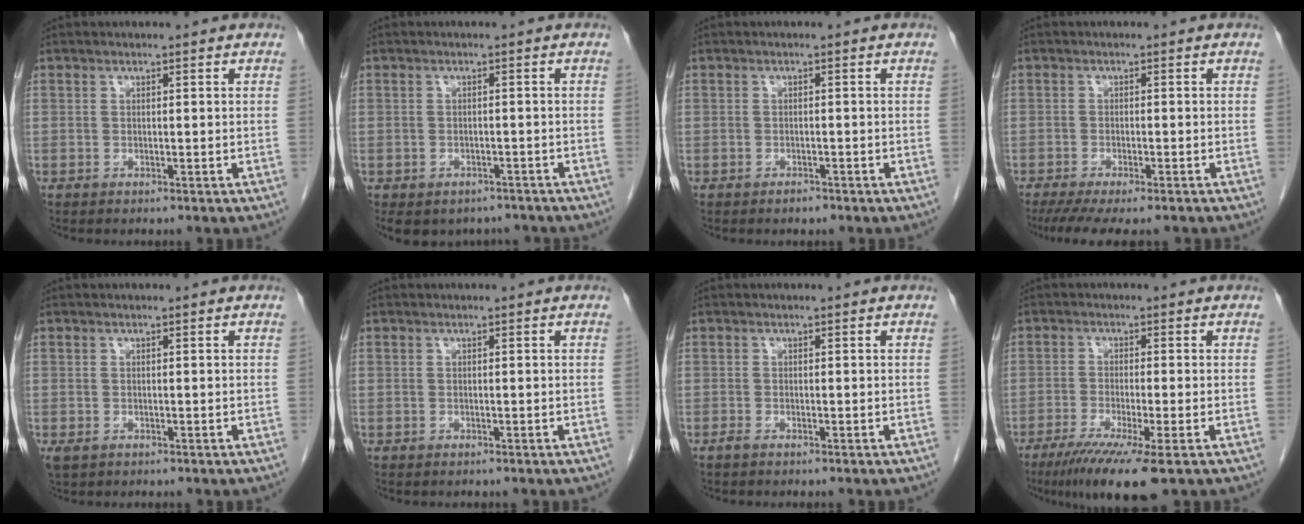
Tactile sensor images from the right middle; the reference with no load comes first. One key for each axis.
{"total": 8.3, "fx": -6.4, "fy": 5.0, "fz": 2.0, "tx": -0.035, "ty": 0.005, "tz": -0.076}
{"total": 1.0, "fx": -0.9, "fy": 0.4, "fz": 0.4, "tx": -0.009, "ty": 0.000, "tz": -0.011}
{"total": 9.8, "fx": -7.9, "fy": 1.9, "fz": 5.4, "tx": -0.078, "ty": -0.013, "tz": -0.118}
{"total": 1.4, "fx": -0.5, "fy": 1.0, "fz": 0.9, "tx": -0.020, "ty": -0.003, "tz": -0.002}
{"total": 0.0}
{"total": 0.7, "fx": -0.5, "fy": 0.0, "fz": 0.4, "tx": -0.011, "ty": -0.001, "tz": -0.011}
{"total": 9.4, "fx": -5.9, "fy": 0.0, "fz": 7.3, "tx": -0.120, "ty": -0.025, "tz": -0.094}